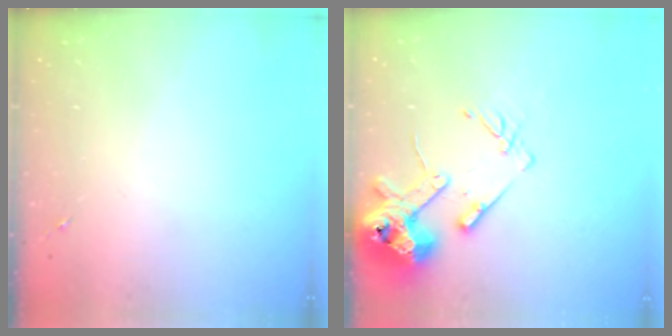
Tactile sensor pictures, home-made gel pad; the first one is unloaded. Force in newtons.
{"total": 15.2, "press": 14.9, "slide": 2.8}